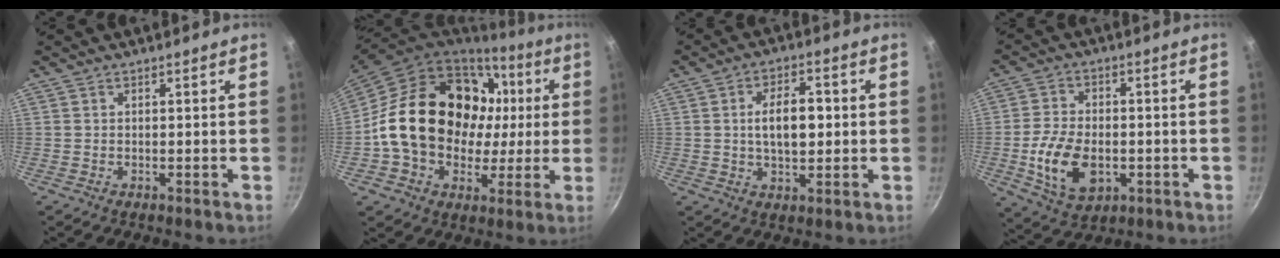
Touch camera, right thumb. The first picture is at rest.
{"total": 24.9, "force": [2.9, 19.2, 15.5], "torque": [-0.236, 0.035, 0.060]}
{"total": 8.7, "force": [0.4, 4.7, 7.4], "torque": [-0.103, 0.011, 0.006]}
{"total": 12.4, "force": [-2.6, 8.0, 9.1], "torque": [-0.160, 0.007, -0.039]}